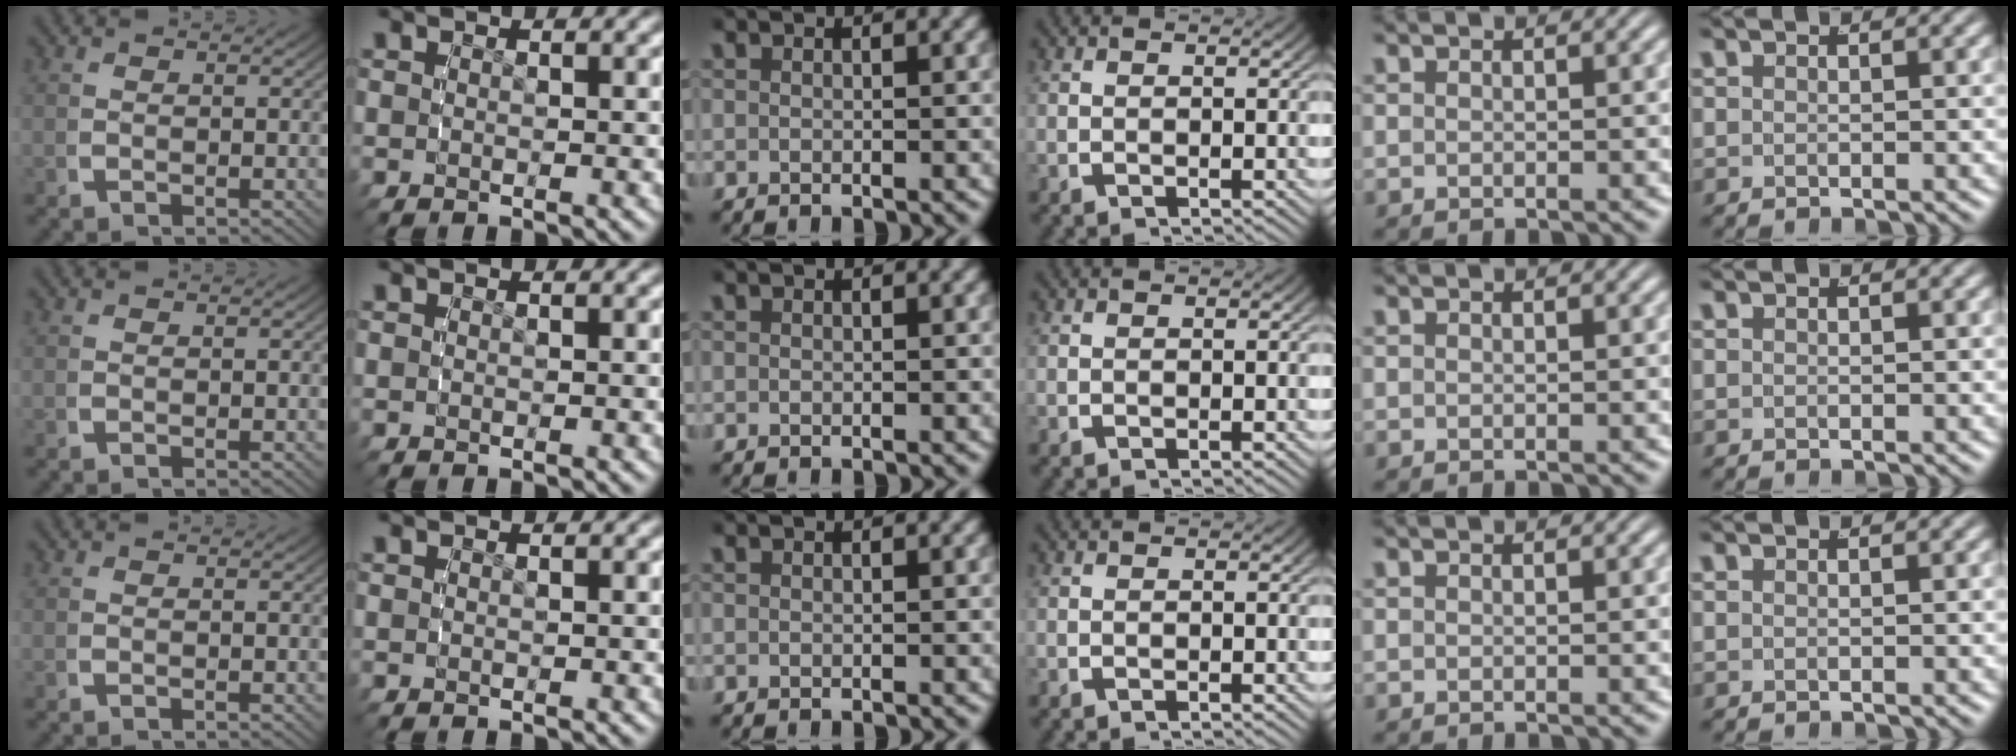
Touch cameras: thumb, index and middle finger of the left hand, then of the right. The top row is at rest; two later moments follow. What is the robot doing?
{"motion": "reach", "object": "string"}